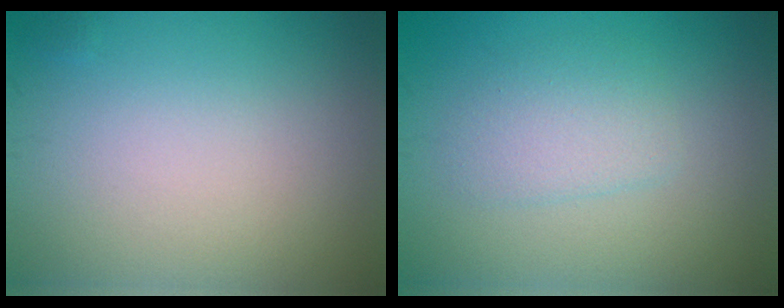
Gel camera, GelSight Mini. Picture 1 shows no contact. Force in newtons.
{"total": 2.4, "press": 2.4, "slide": 0.1}